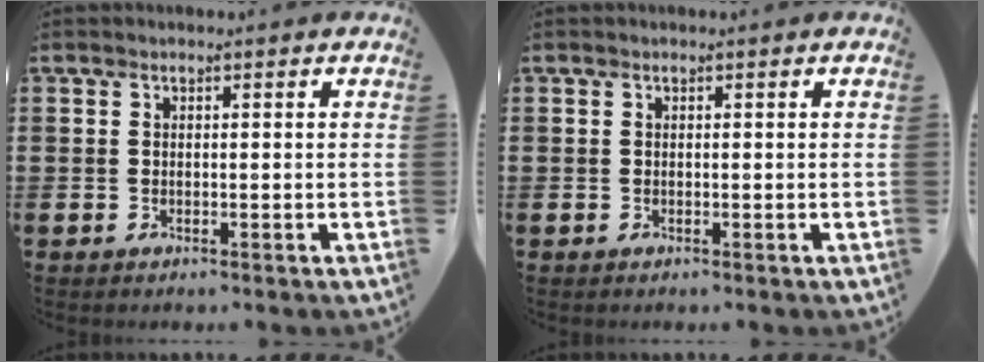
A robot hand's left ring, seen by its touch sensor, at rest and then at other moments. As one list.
[{"total": 0.0}]